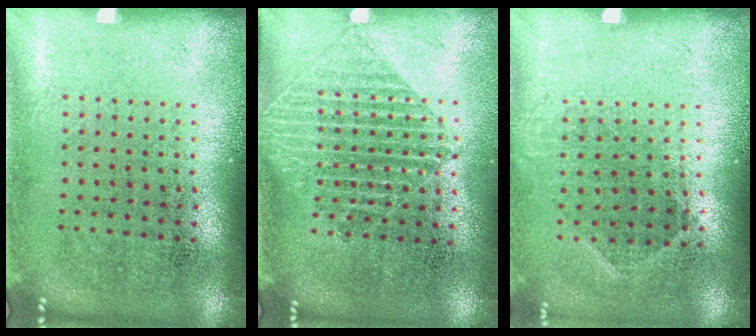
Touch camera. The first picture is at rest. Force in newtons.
{"total": 1.4, "press": 1.2, "slide": 0.6}
{"total": 0.8, "press": 0.7, "slide": 0.5}